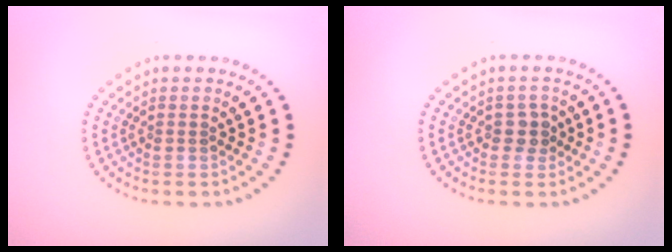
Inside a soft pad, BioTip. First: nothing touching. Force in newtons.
{"total": 1.4, "press": 1.3, "slide": 0.4}